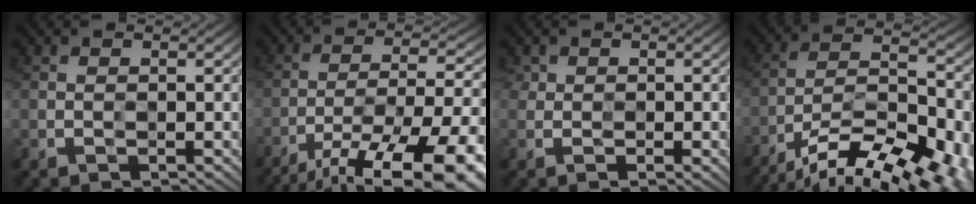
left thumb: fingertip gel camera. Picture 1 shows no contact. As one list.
[{"total": 17.4, "force": [-13.4, 4.4, 10.1], "torque": [-0.142, -0.013, -0.193]}, {"total": 1.4, "force": [0.4, 1.3, 0.4], "torque": [-0.009, -0.005, 0.004]}, {"total": 16.1, "force": [-13.0, 4.5, 8.3], "torque": [-0.144, -0.023, -0.204]}]